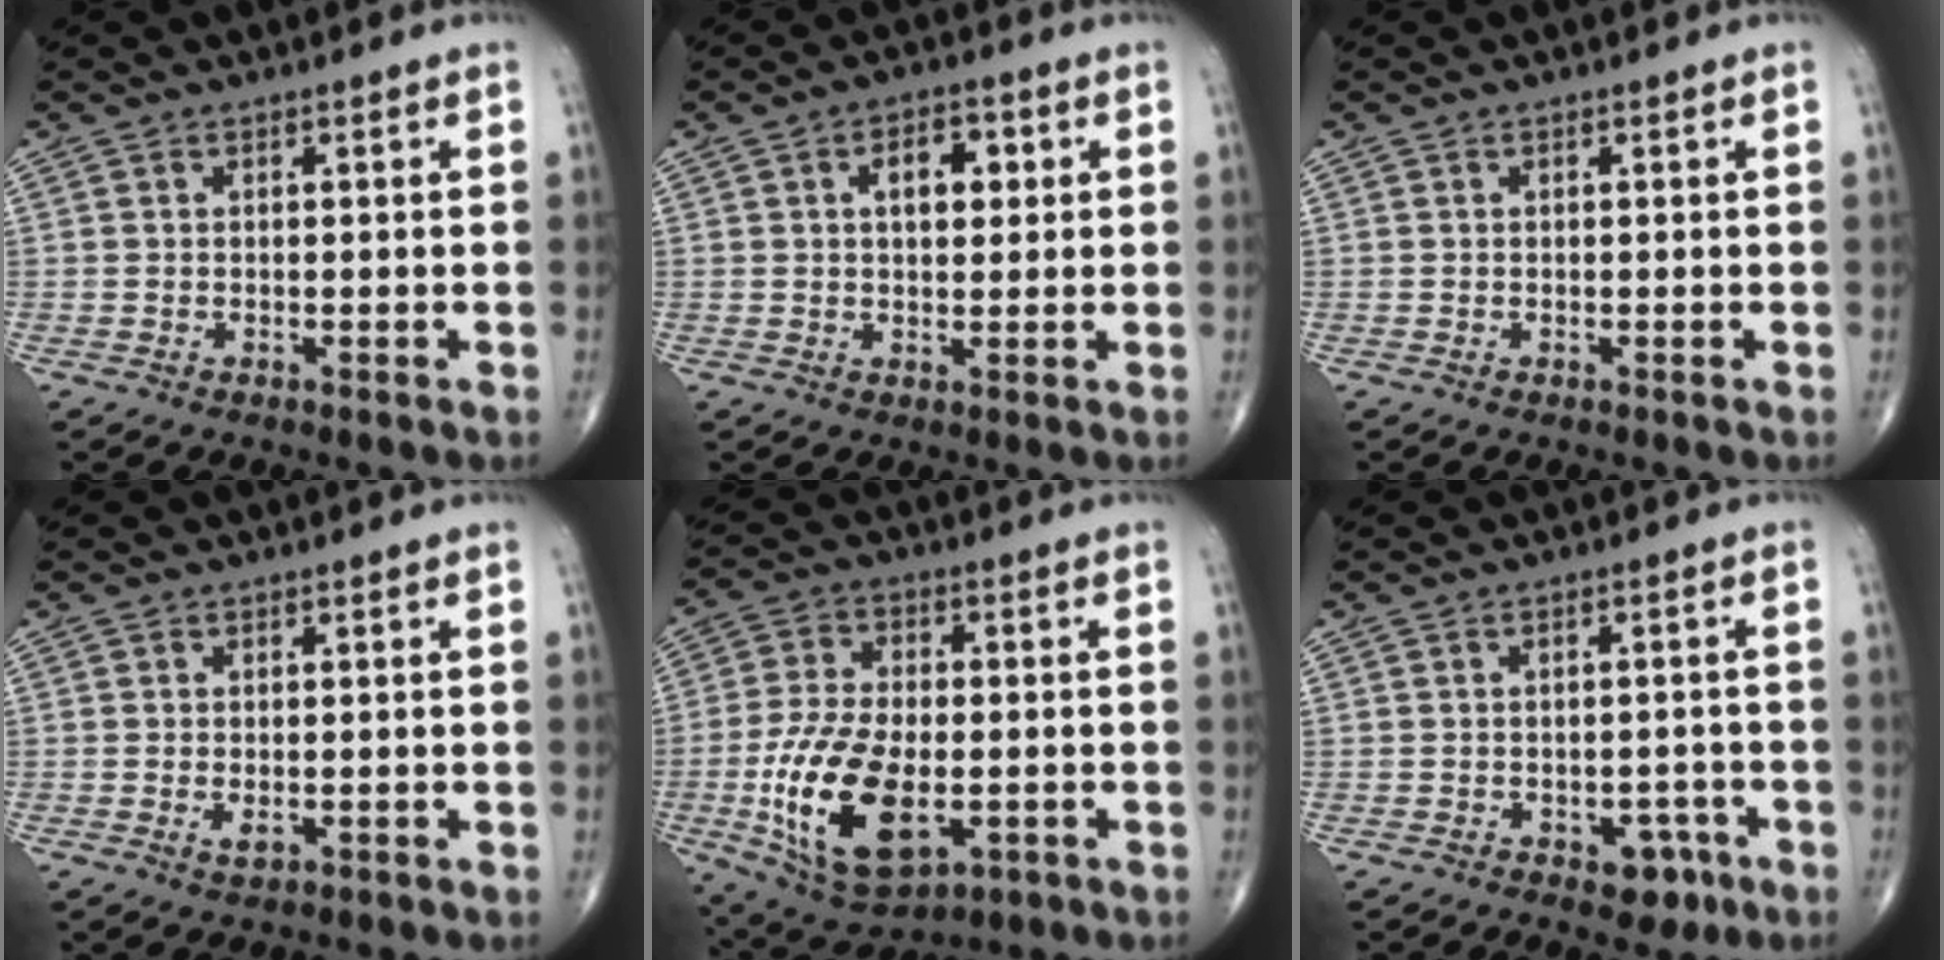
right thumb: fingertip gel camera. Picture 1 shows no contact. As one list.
[{"total": 6.5, "force": [1.7, 3.7, 5.1], "torque": [-0.058, 0.004, 0.024]}, {"total": 0.0}, {"total": 1.7, "force": [-0.4, 0.9, 1.4], "torque": [-0.022, -0.002, -0.005]}, {"total": 17.8, "force": [-4.3, 9.5, 14.5], "torque": [-0.267, 0.001, -0.060]}, {"total": 4.7, "force": [-2.4, 3.1, 2.7], "torque": [-0.010, 0.018, -0.026]}]